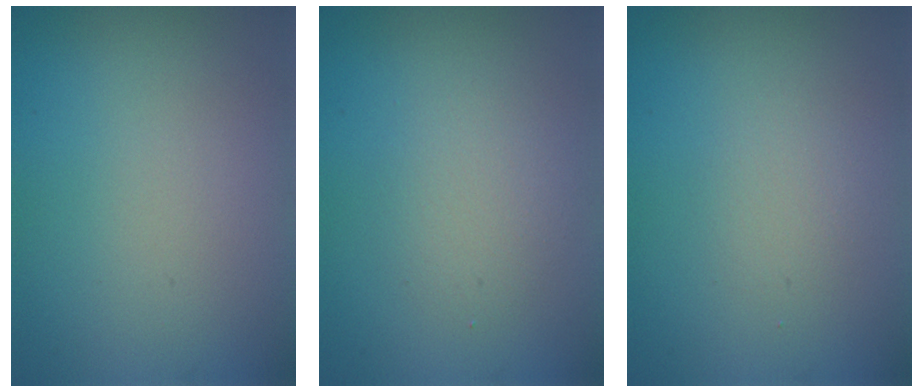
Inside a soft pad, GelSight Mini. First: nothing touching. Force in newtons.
{"total": 2.1, "press": 2.1, "slide": 0.1}
{"total": 1.2, "press": 1.2, "slide": 0.1}